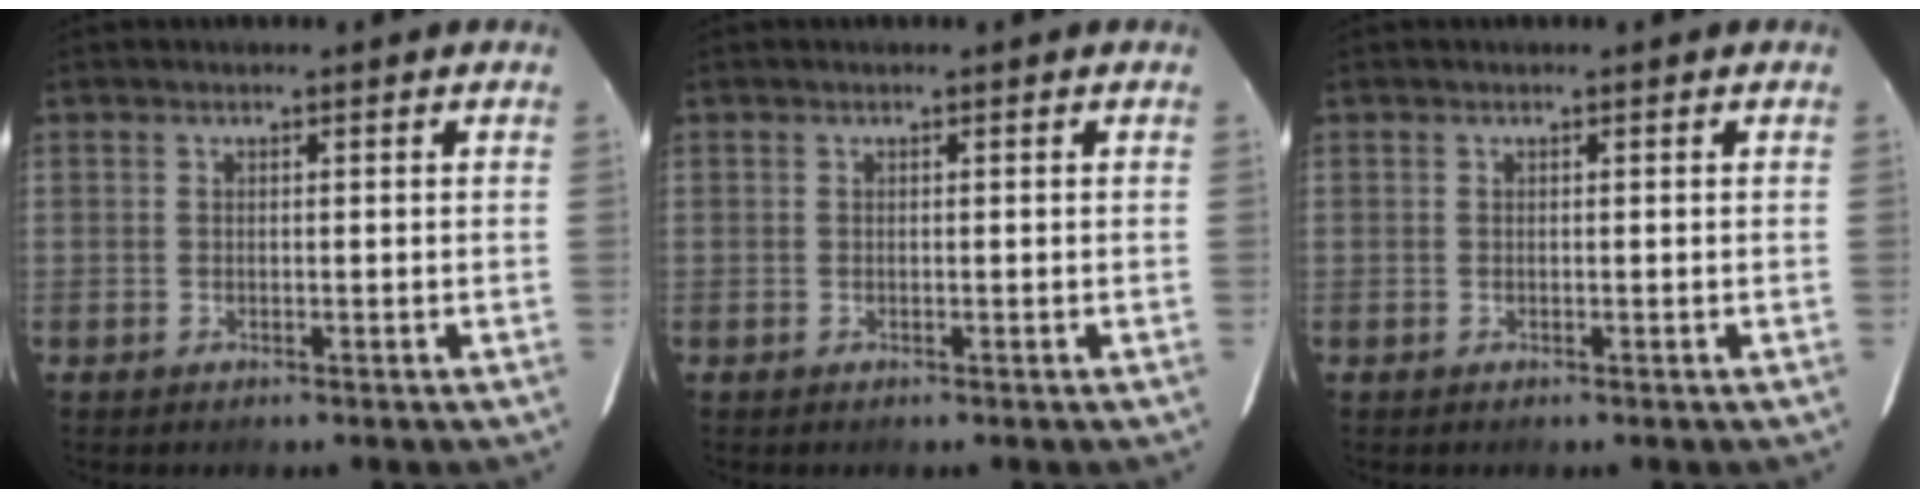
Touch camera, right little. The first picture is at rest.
{"total": 0.0}
{"total": 0.0}